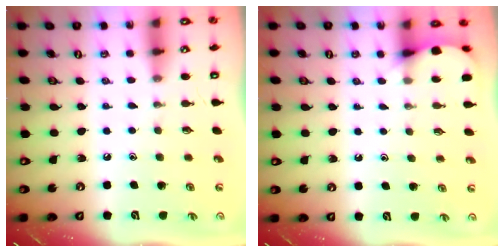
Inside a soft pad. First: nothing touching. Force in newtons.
{"total": 5.0, "press": 5.0, "slide": 0.4}